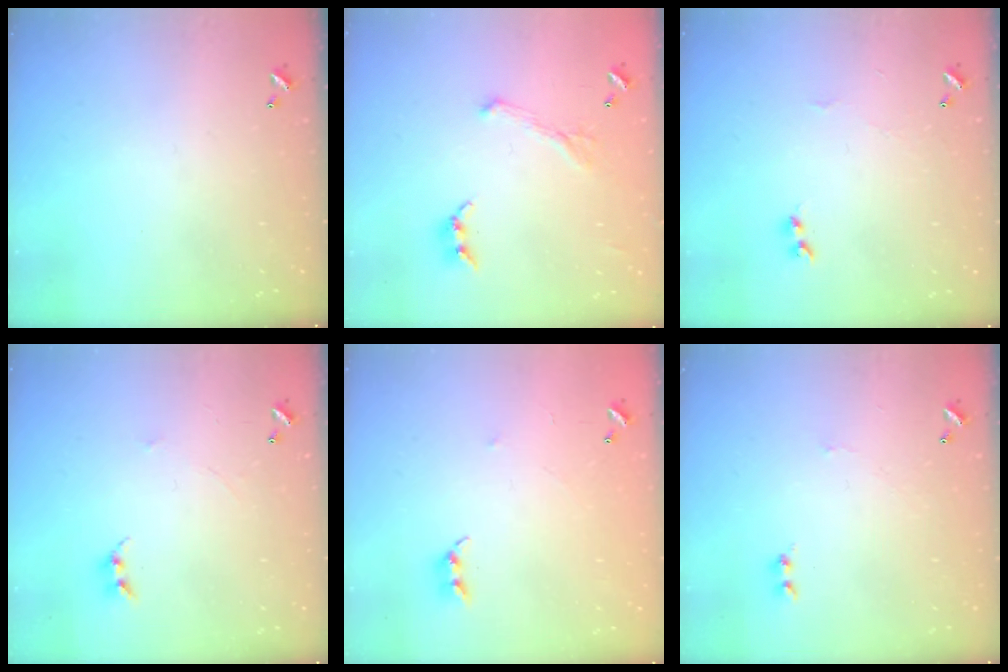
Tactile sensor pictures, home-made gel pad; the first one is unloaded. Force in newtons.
{"total": 2.1, "press": 2.0, "slide": 0.7}
{"total": 2.1, "press": 2.0, "slide": 0.5}
{"total": 1.0, "press": 0.9, "slide": 0.4}
{"total": 6.8, "press": 6.8, "slide": 0.6}
{"total": 1.7, "press": 1.6, "slide": 0.6}